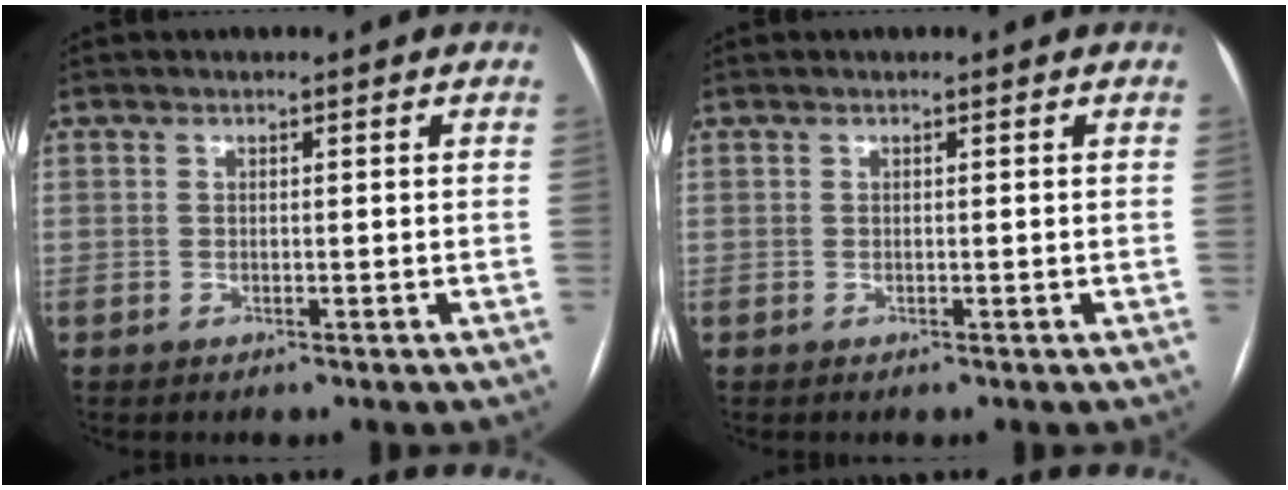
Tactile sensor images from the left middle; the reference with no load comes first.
{"total": 0.0}